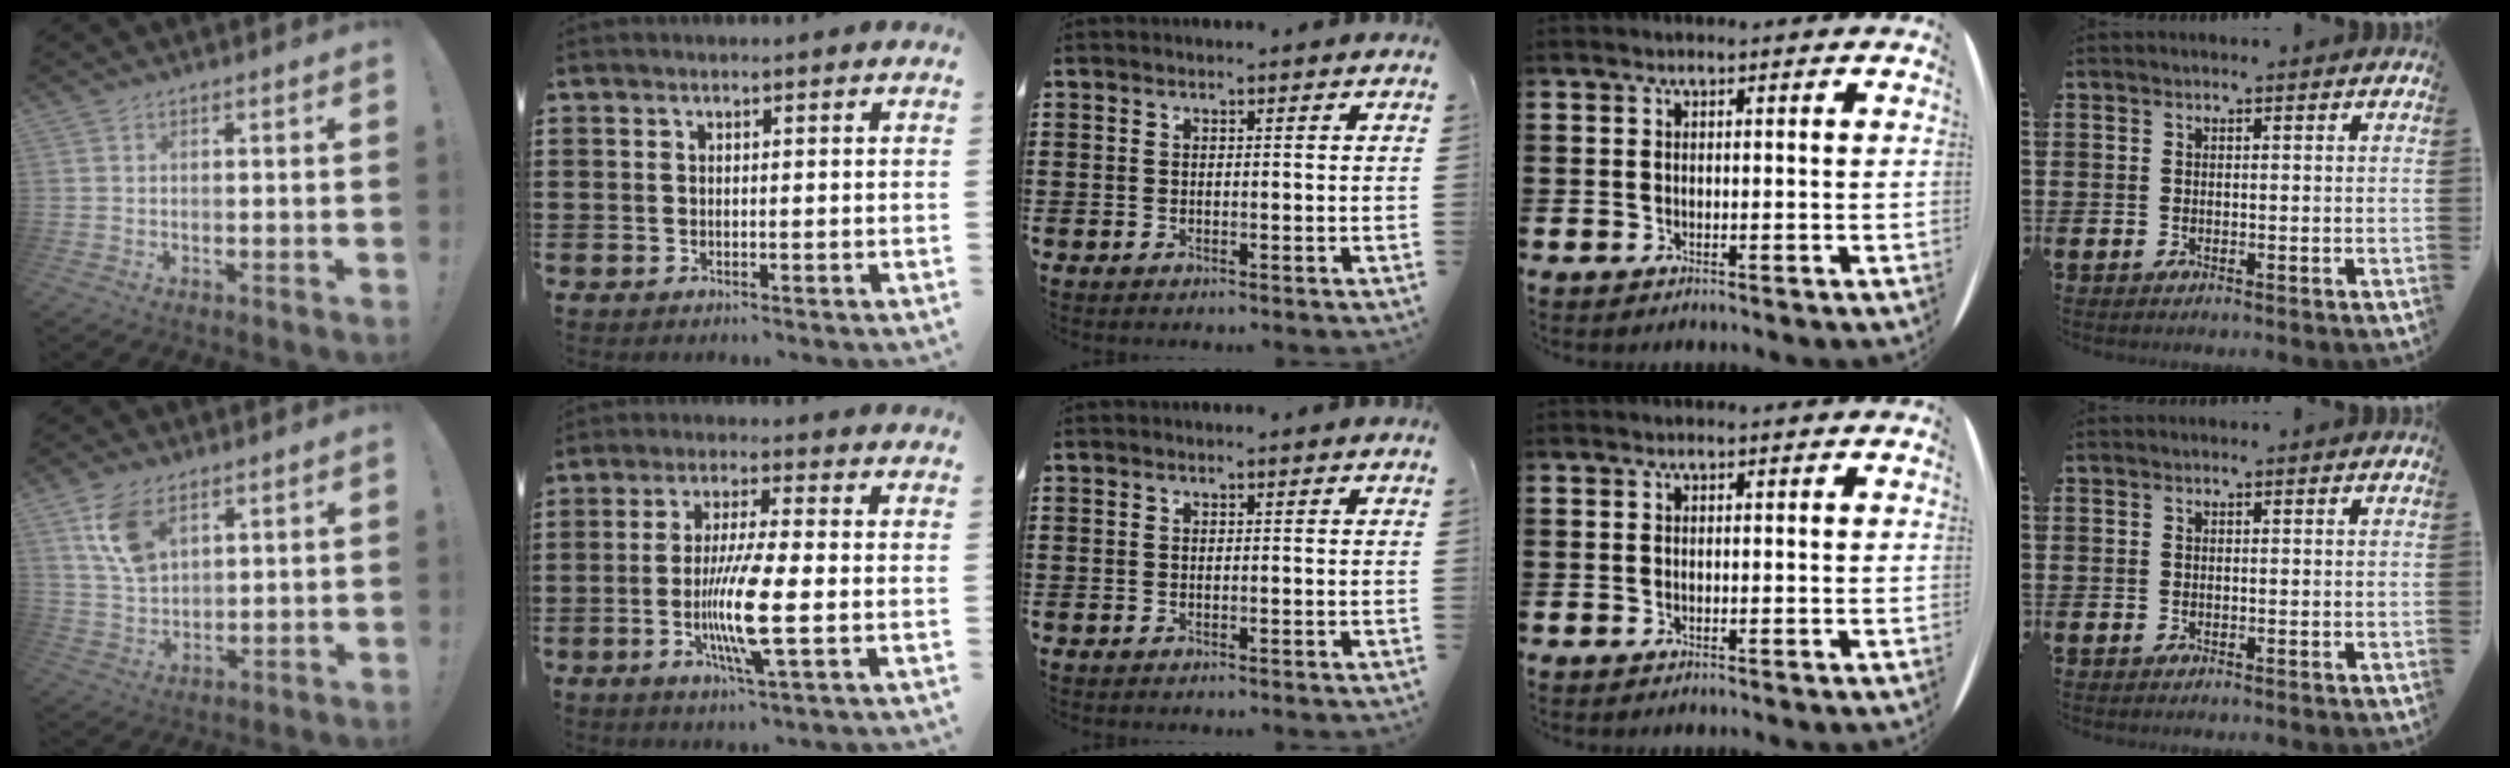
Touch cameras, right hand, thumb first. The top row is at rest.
{"thumb": {"total": 10.3, "force": [5.6, 6.0, 6.3], "torque": [-0.118, -0.015, 0.107]}, "index": {"total": 10.3, "force": [-2.3, 1.4, 9.9], "torque": [-0.199, -0.019, -0.045]}}